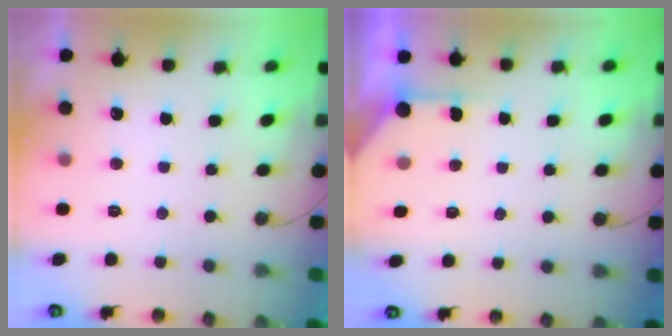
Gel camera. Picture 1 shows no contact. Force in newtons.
{"total": 2.7, "press": 2.7, "slide": 0.3}